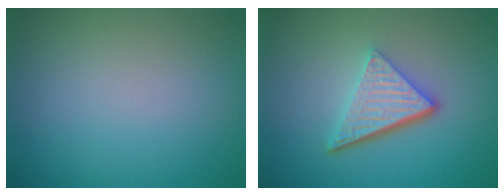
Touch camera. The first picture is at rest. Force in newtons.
{"total": 5.3, "press": 3.6, "slide": 3.9}